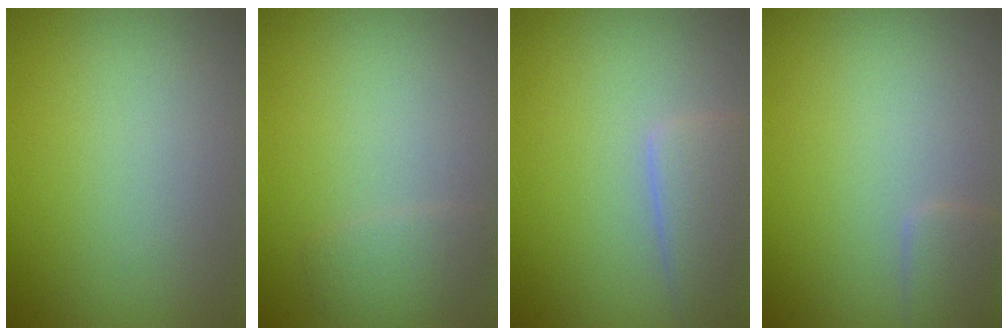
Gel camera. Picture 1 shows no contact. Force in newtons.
{"total": 1.5, "press": 1.5, "slide": 0.0}
{"total": 3.2, "press": 3.2, "slide": 0.1}
{"total": 1.6, "press": 1.6, "slide": 0.1}